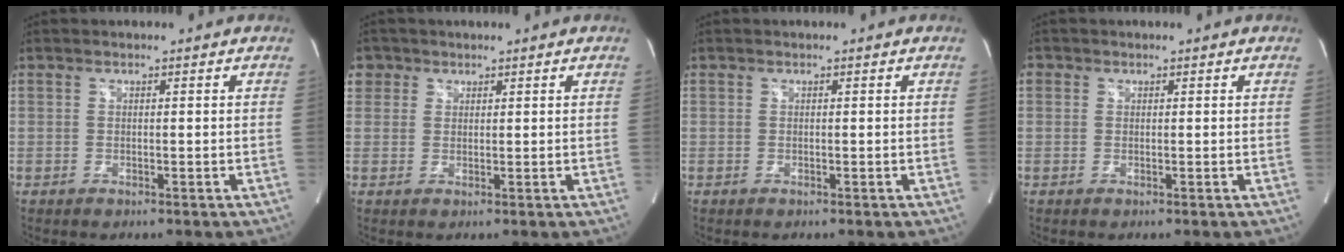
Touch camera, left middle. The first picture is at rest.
{"total": 2.7, "force": [1.3, 2.4, -0.1], "torque": [0.012, 0.009, 0.021]}
{"total": 0.0}
{"total": 1.0, "force": [0.3, 0.9, 0.0], "torque": [0.006, 0.005, 0.004]}